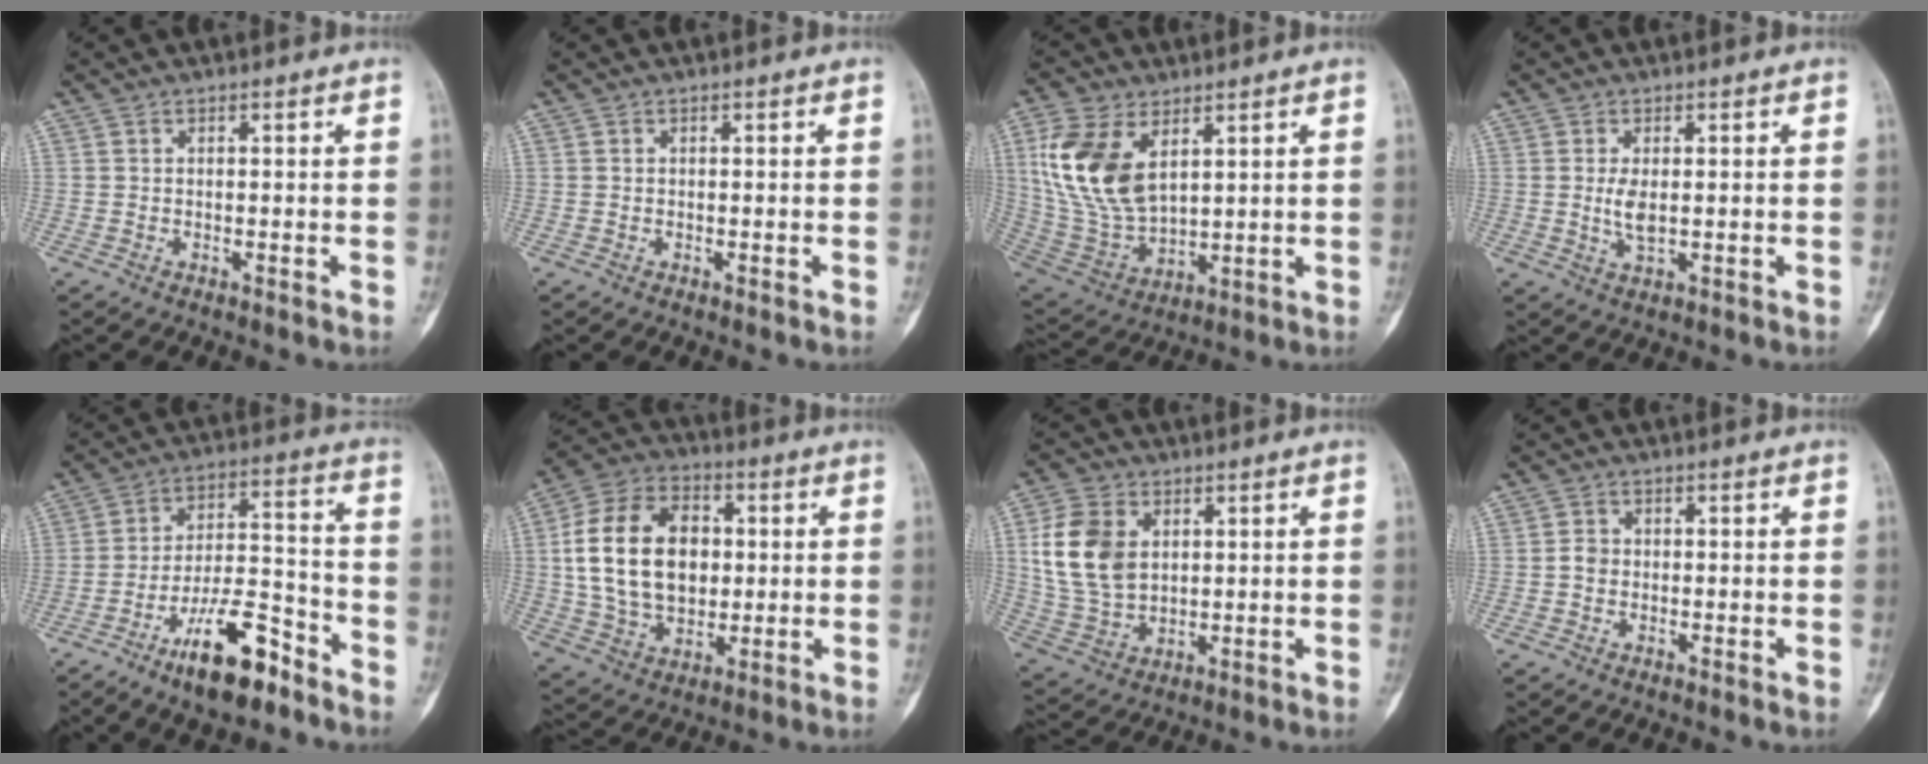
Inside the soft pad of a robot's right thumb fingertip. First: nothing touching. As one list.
[{"total": 0.0}, {"total": 16.0, "force": [5.6, 9.2, 11.8], "torque": [-0.237, -0.019, 0.123]}, {"total": 3.5, "force": [0.2, 1.5, 3.2], "torque": [-0.067, -0.008, 0.008]}, {"total": 13.9, "force": [-9.0, 4.7, 9.4], "torque": [-0.154, 0.070, -0.157]}, {"total": 19.7, "force": [2.1, 13.7, 14.0], "torque": [-0.230, 0.013, 0.042]}, {"total": 12.7, "force": [3.0, 8.9, 8.6], "torque": [-0.159, -0.006, 0.065]}, {"total": 1.8, "force": [-0.3, 1.5, 0.9], "torque": [-0.010, 0.006, -0.008]}]